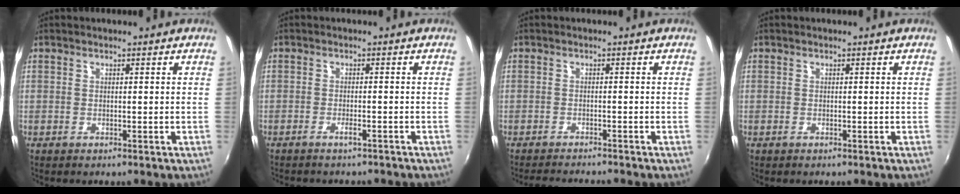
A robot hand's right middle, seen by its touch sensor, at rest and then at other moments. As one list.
[{"total": 2.8, "force": [-2.5, 0.5, 1.1], "torque": [-0.031, -0.006, -0.041]}, {"total": 5.7, "force": [-5.4, 0.1, 1.8], "torque": [-0.048, -0.013, -0.085]}, {"total": 0.0}]